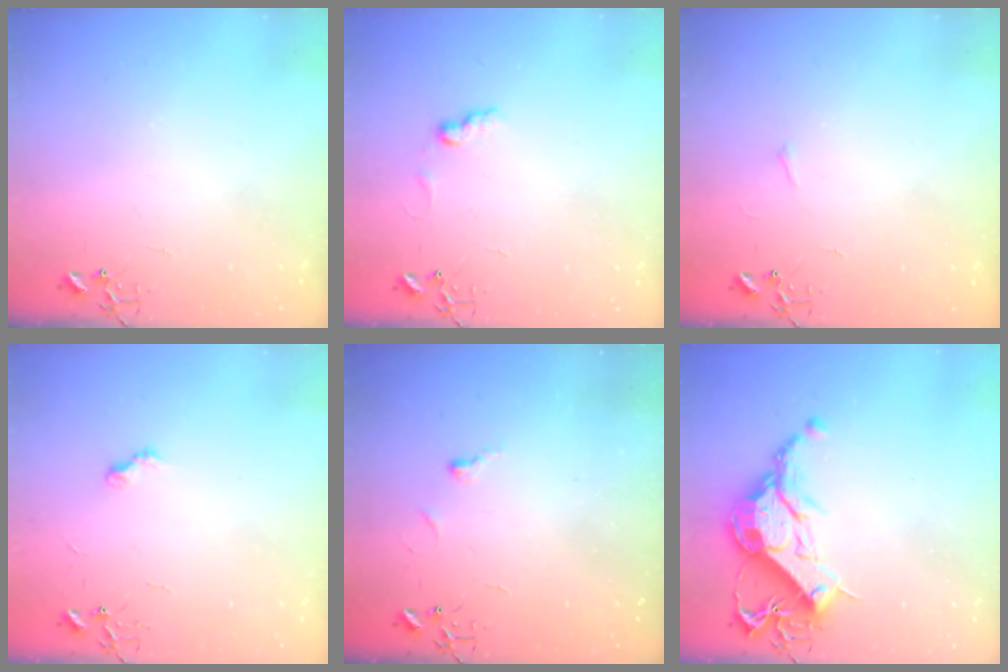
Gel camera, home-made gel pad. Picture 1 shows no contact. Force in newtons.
{"total": 7.2, "press": 7.2, "slide": 0.2}
{"total": 3.5, "press": 3.5, "slide": 0.6}
{"total": 5.4, "press": 5.4, "slide": 0.6}
{"total": 4.3, "press": 4.2, "slide": 0.7}
{"total": 15.4, "press": 15.3, "slide": 1.3}